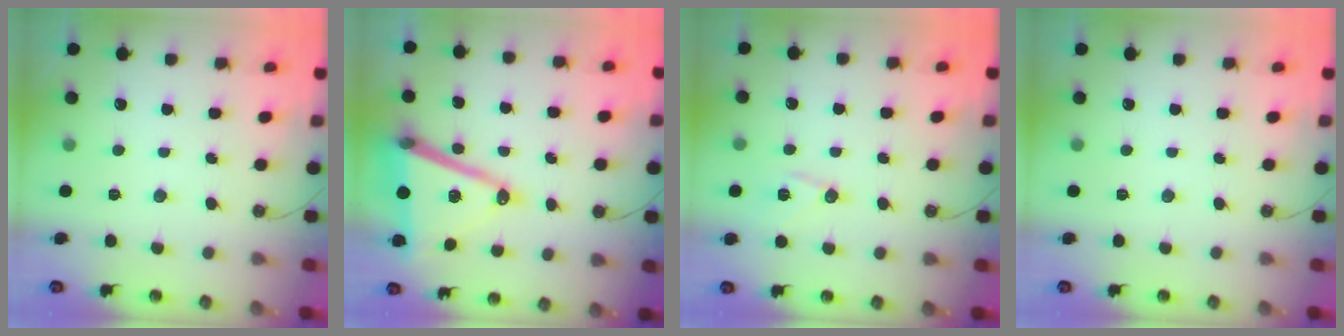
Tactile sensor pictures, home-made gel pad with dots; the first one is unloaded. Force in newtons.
{"total": 15.5, "press": 14.9, "slide": 4.0}
{"total": 8.4, "press": 7.8, "slide": 3.0}
{"total": 0.0}